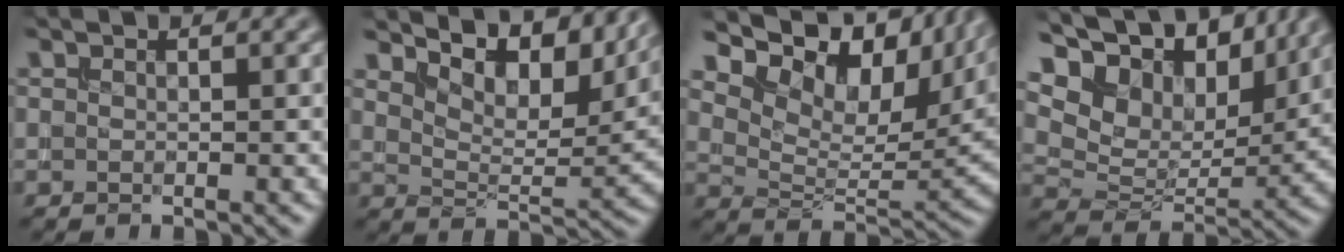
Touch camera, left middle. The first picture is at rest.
{"total": 9.4, "force": [7.0, 3.3, 5.3], "torque": [-0.084, 0.002, 0.111]}
{"total": 15.0, "force": [8.6, 7.6, 9.6], "torque": [-0.160, 0.035, 0.151]}
{"total": 14.7, "force": [8.8, 8.5, 8.0], "torque": [-0.184, 0.045, 0.145]}